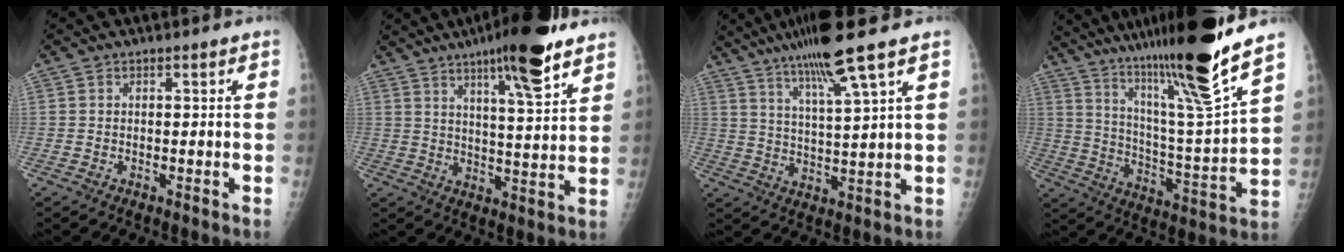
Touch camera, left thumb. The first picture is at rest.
{"total": 14.2, "force": [9.1, 2.4, 10.7], "torque": [-0.149, -0.045, 0.137]}
{"total": 12.3, "force": [8.0, 0.1, 9.4], "torque": [-0.172, -0.029, 0.142]}
{"total": 24.2, "force": [17.7, 0.6, 16.5], "torque": [-0.258, -0.088, 0.293]}